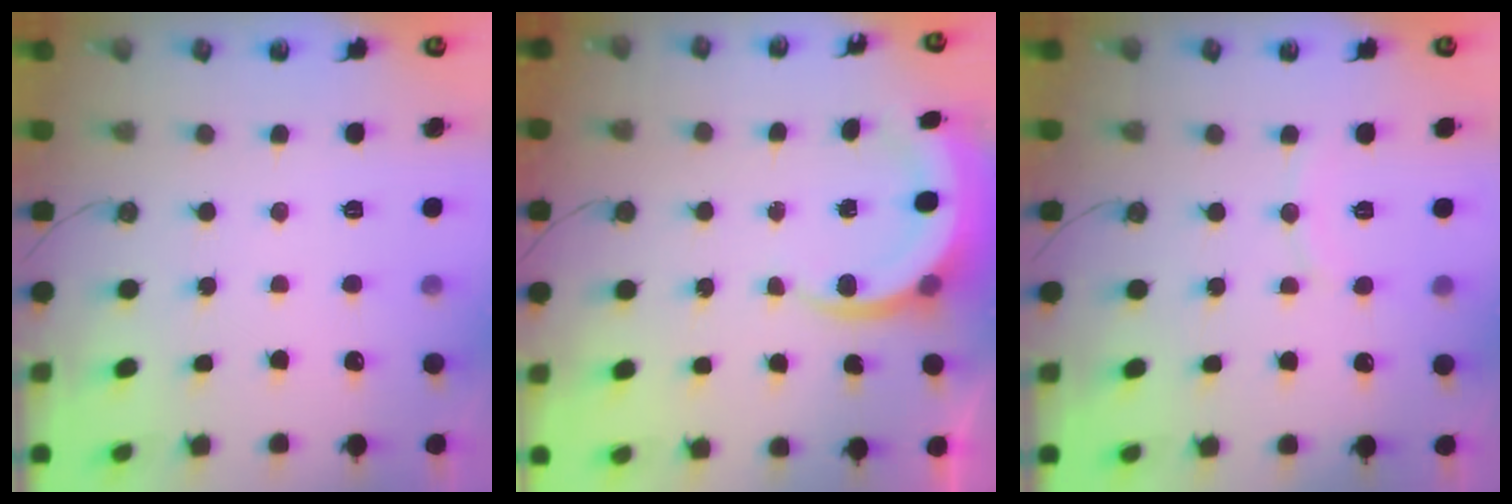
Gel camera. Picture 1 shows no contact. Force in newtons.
{"total": 6.1, "press": 5.9, "slide": 1.4}
{"total": 4.2, "press": 4.1, "slide": 0.6}